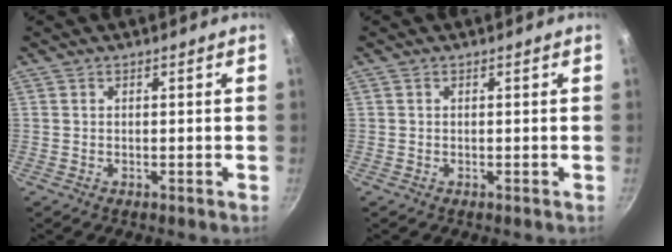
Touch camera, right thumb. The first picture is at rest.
{"total": 0.0}